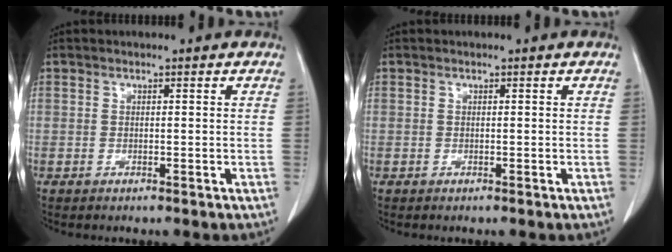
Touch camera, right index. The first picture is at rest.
{"total": 0.0}